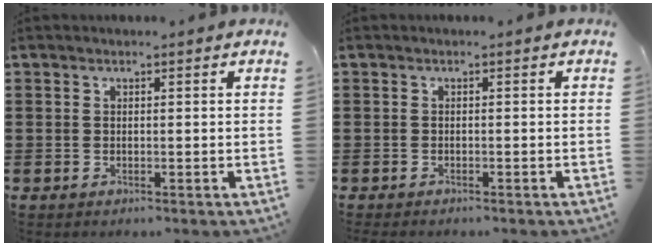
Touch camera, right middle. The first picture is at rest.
{"total": 0.5, "force": [-0.5, 0.1, 0.1], "torque": [-0.002, -0.001, -0.011]}